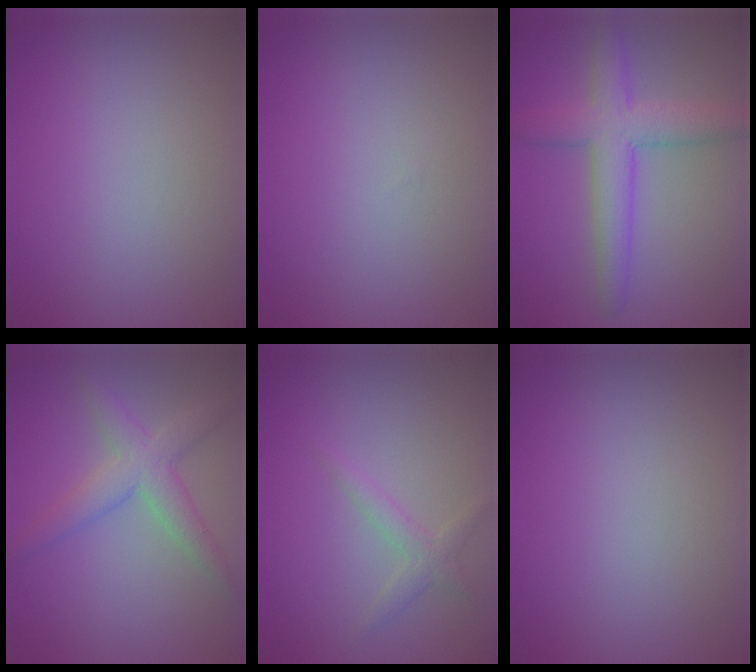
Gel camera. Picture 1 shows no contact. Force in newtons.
{"total": 0.0}
{"total": 5.4, "press": 5.4, "slide": 0.1}
{"total": 3.8, "press": 3.8, "slide": 0.1}
{"total": 1.7, "press": 1.6, "slide": 0.1}
{"total": 0.0}